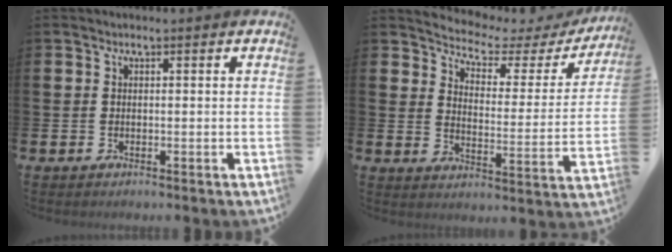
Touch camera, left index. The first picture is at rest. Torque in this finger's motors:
{"motor_torque": [1.11, -1.03, 0.05, 0.00]}